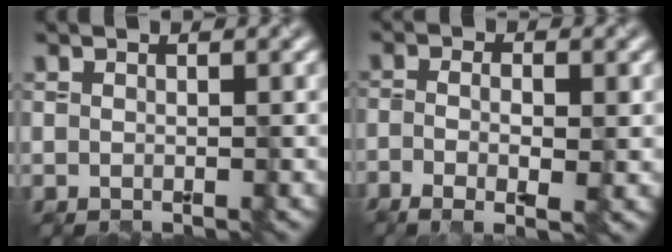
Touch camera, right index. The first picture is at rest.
{"total": 3.5, "force": [-1.5, 0.6, 3.1], "torque": [-0.063, -0.003, -0.019]}